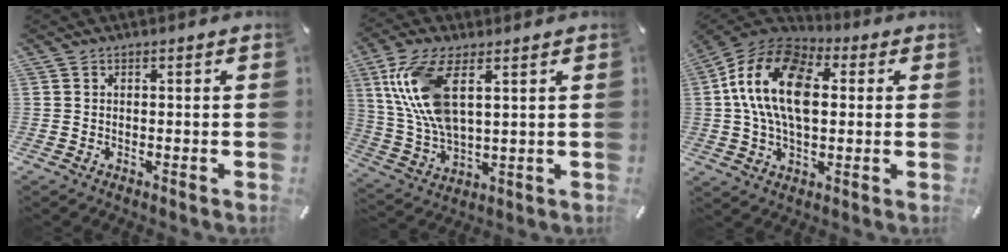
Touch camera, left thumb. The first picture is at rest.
{"total": 13.6, "force": [5.0, 6.2, 11.0], "torque": [-0.260, -0.010, 0.087]}
{"total": 18.1, "force": [2.2, 12.0, 13.4], "torque": [-0.284, 0.018, 0.036]}